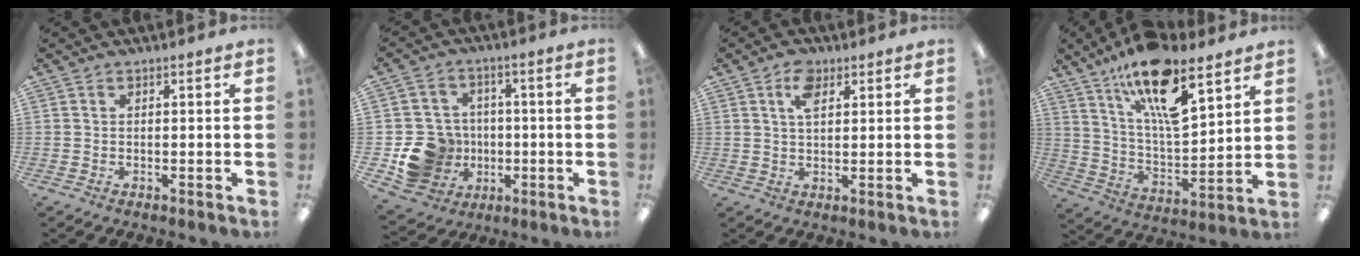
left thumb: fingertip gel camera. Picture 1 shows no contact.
{"total": 12.1, "force": [-2.9, 11.2, 3.7], "torque": [-0.090, 0.031, -0.037]}
{"total": 5.8, "force": [2.9, 3.2, 3.9], "torque": [-0.079, 0.005, 0.049]}
{"total": 18.9, "force": [12.6, 6.5, 12.4], "torque": [-0.208, -0.072, 0.214]}